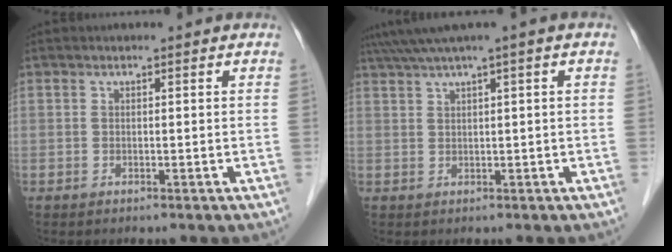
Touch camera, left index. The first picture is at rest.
{"total": 4.1, "force": [2.4, -0.8, 3.2], "torque": [-0.070, 0.024, 0.049]}